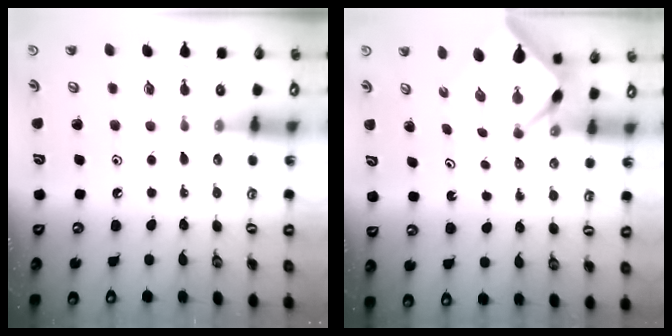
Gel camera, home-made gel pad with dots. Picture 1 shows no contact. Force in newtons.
{"total": 2.8, "press": 2.8, "slide": 0.3}